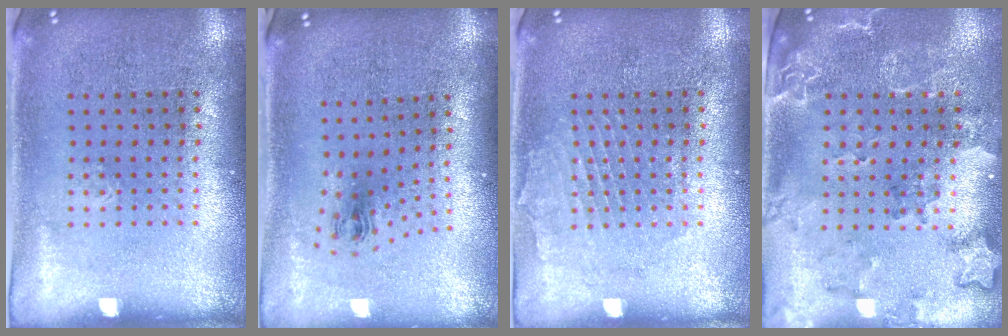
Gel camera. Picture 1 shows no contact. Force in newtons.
{"total": 1.0, "press": 0.4, "slide": 0.9}
{"total": 1.2, "press": 1.2, "slide": 0.1}
{"total": 2.2, "press": 1.9, "slide": 1.1}